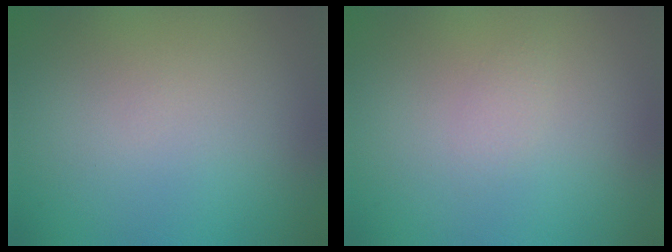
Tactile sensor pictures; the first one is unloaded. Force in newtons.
{"total": 0.9, "press": 0.9, "slide": 0.0}